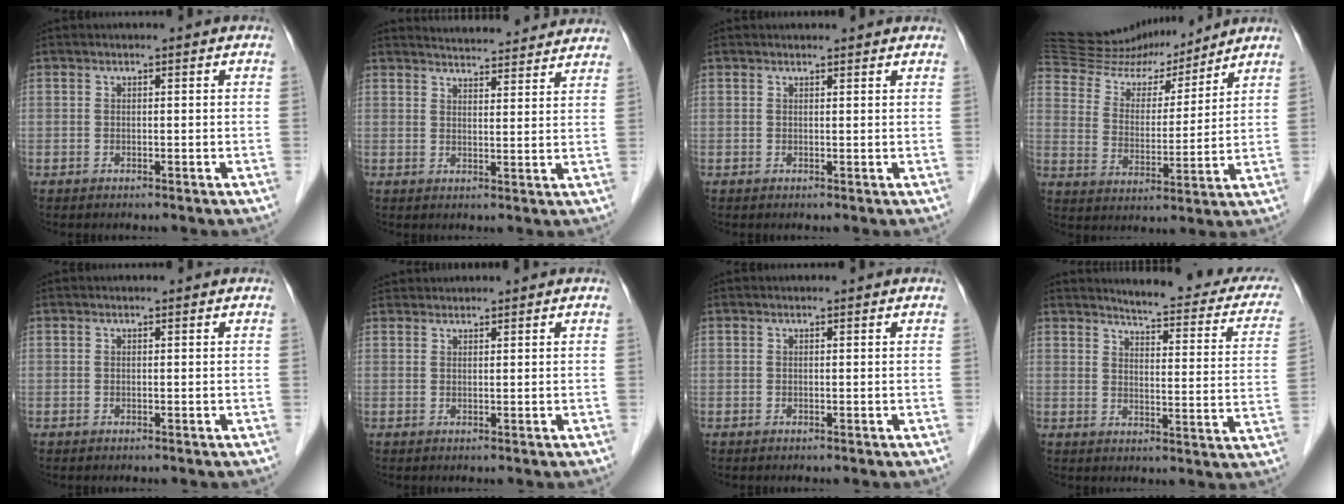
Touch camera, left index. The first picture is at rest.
{"total": 17.4, "force": [16.5, 2.7, 4.9], "torque": [-0.049, -0.005, 0.196]}
{"total": 3.2, "force": [3.0, 1.1, 0.6], "torque": [0.002, 0.013, 0.034]}
{"total": 16.4, "force": [15.5, 3.8, 3.4], "torque": [-0.057, 0.002, 0.264]}
{"total": 0.5, "force": [0.4, 0.3, 0.0], "torque": [0.005, 0.002, 0.005]}
{"total": 3.5, "force": [3.2, 1.1, 0.4], "torque": [0.002, 0.024, 0.059]}
{"total": 0.5, "force": [0.4, 0.3, 0.0], "torque": [0.006, 0.002, 0.006]}
{"total": 18.6, "force": [16.9, 3.6, 6.9], "torque": [-0.060, -0.054, 0.181]}